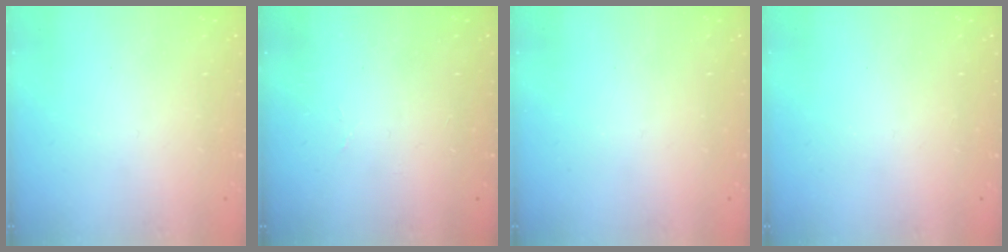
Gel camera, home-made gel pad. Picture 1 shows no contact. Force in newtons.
{"total": 2.0, "press": 1.9, "slide": 0.8}
{"total": 0.0}
{"total": 0.0}